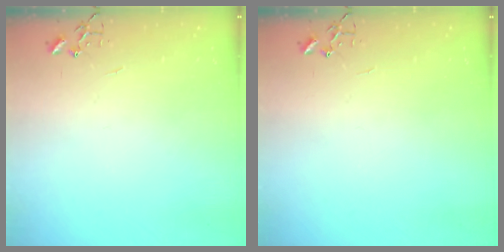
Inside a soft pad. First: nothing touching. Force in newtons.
{"total": 0.0}